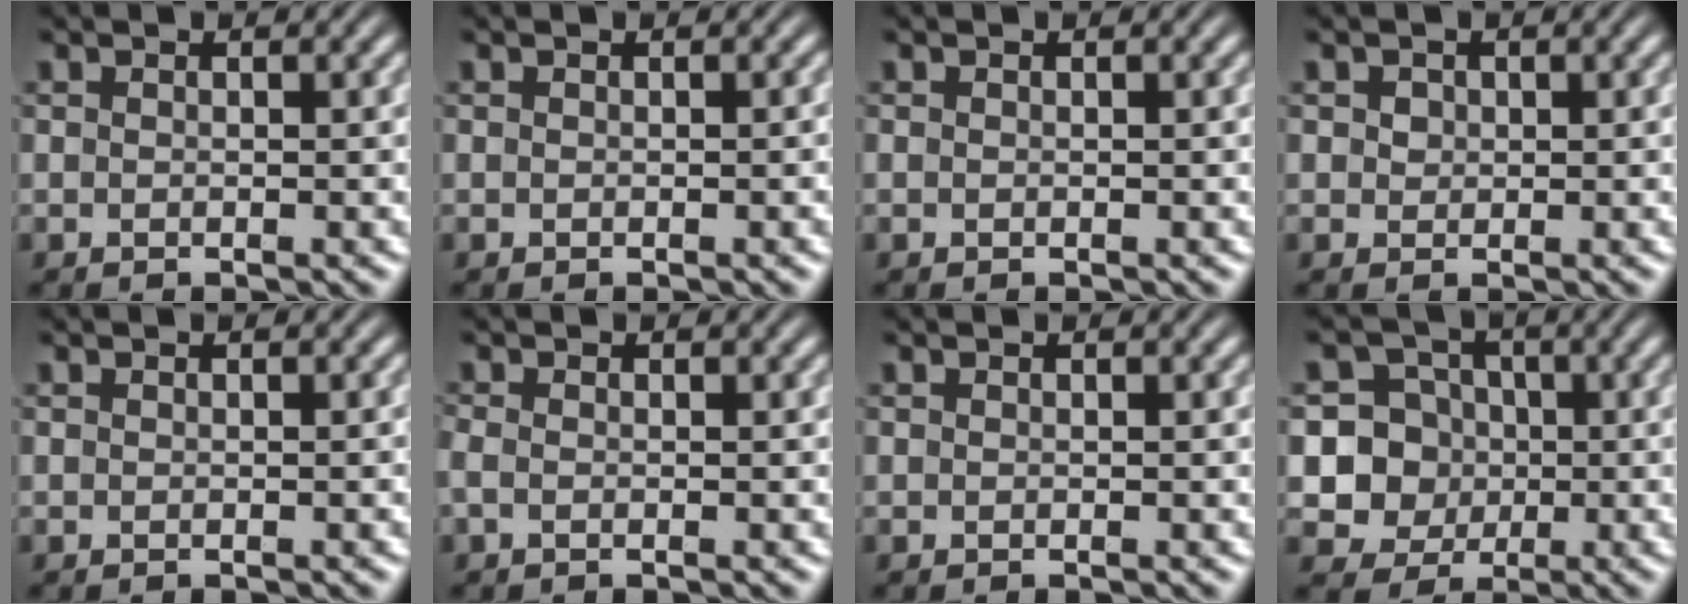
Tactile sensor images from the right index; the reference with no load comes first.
{"total": 0.0}
{"total": 0.0}
{"total": 0.9, "force": [0.3, 0.8, 0.3], "torque": [-0.010, -0.007, 0.012]}
{"total": 0.0}
{"total": 1.2, "force": [-0.5, 0.9, 0.6], "torque": [-0.025, -0.007, -0.007]}
{"total": 0.0}
{"total": 14.8, "force": [-1.8, 14.1, 4.1], "torque": [-0.151, -0.072, -0.025]}